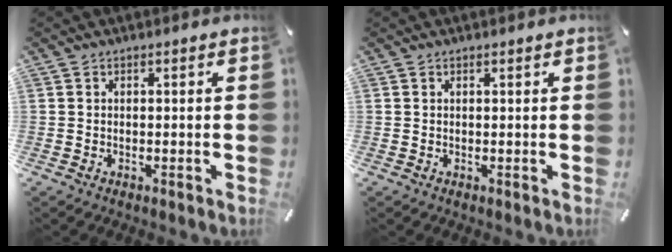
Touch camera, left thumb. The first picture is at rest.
{"total": 0.0}